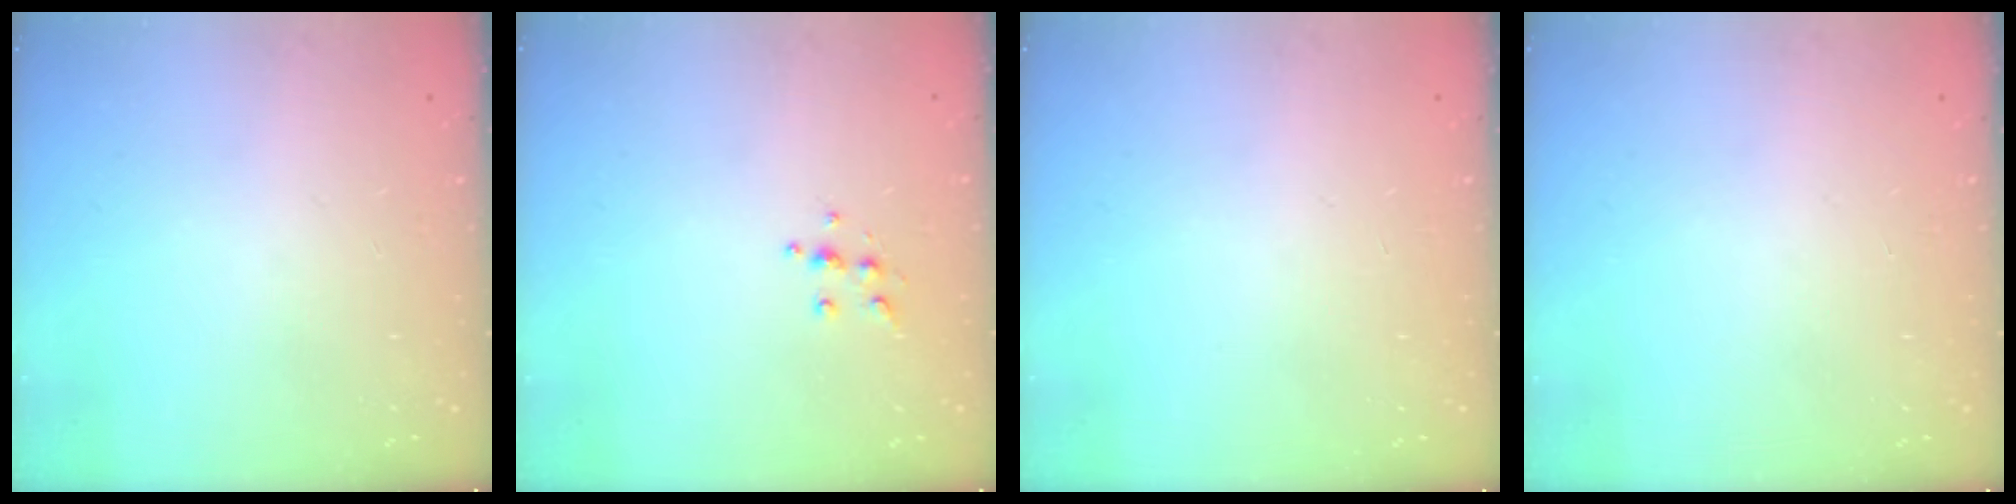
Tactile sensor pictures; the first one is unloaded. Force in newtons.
{"total": 6.7, "press": 6.7, "slide": 0.8}
{"total": 0.0}
{"total": 0.0}